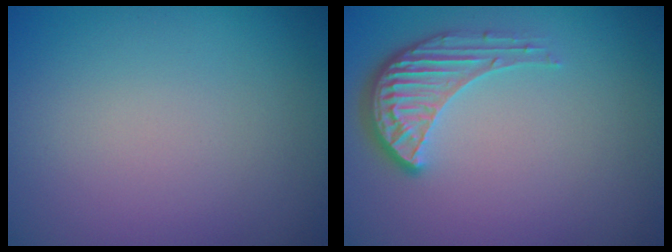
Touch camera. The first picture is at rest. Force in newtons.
{"total": 4.1, "press": 3.1, "slide": 2.7}